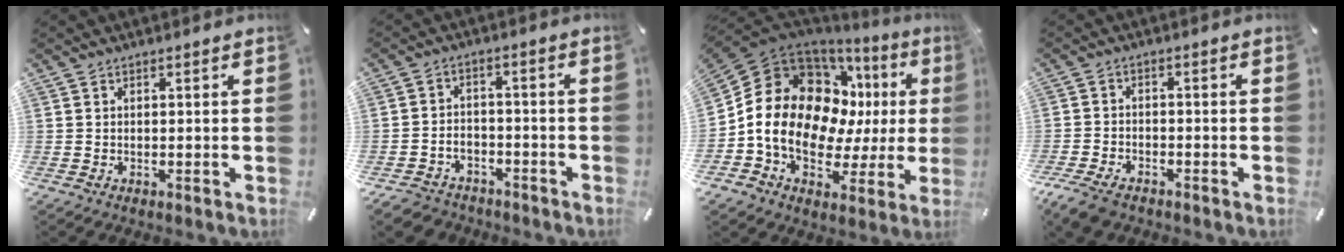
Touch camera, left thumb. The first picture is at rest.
{"total": 5.1, "force": [-3.4, 3.6, 1.3], "torque": [-0.037, 0.011, -0.069]}
{"total": 19.8, "force": [1.8, 15.2, 12.5], "torque": [-0.221, -0.017, 0.045]}
{"total": 4.9, "force": [-3.7, 2.4, 2.2], "torque": [-0.059, 0.011, -0.074]}